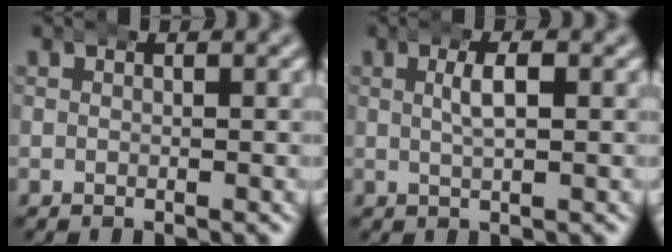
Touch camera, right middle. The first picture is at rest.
{"total": 2.4, "force": [0.6, 0.5, 2.3], "torque": [-0.037, 0.006, 0.010]}